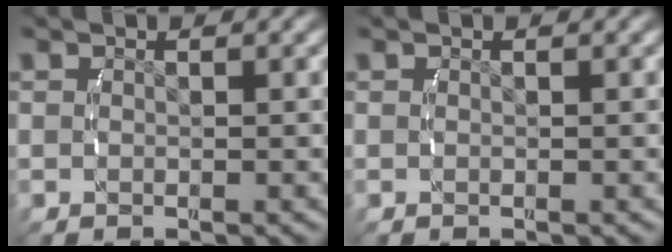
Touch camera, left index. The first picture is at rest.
{"total": 0.0}